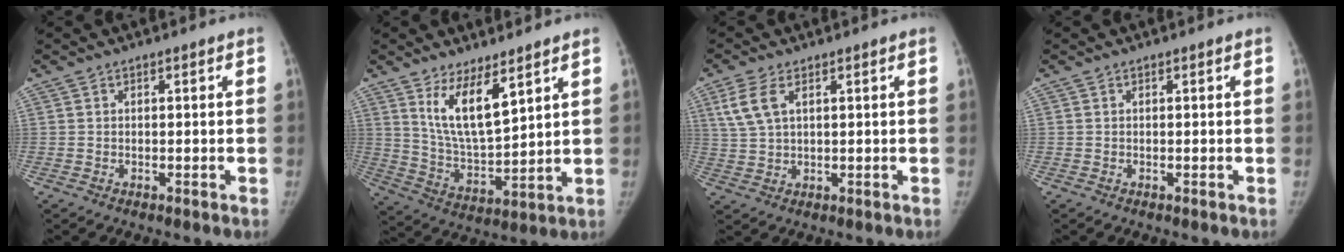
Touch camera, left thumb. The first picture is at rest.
{"total": 10.7, "force": [6.3, 3.4, 8.0], "torque": [-0.131, -0.057, 0.132]}
{"total": 5.5, "force": [2.3, 2.8, 4.1], "torque": [-0.101, 0.001, 0.054]}
{"total": 0.0}